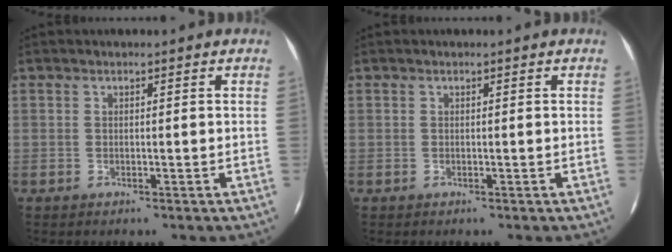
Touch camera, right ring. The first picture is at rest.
{"total": 0.0}